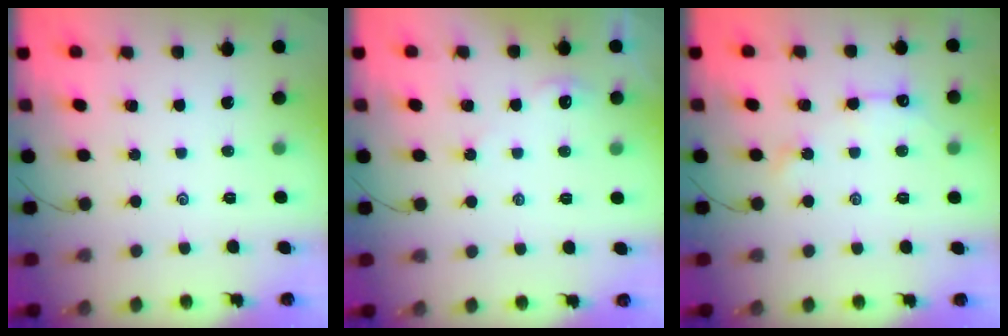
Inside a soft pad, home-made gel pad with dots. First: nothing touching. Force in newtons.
{"total": 2.6, "press": 2.6, "slide": 0.3}
{"total": 4.8, "press": 4.8, "slide": 0.5}